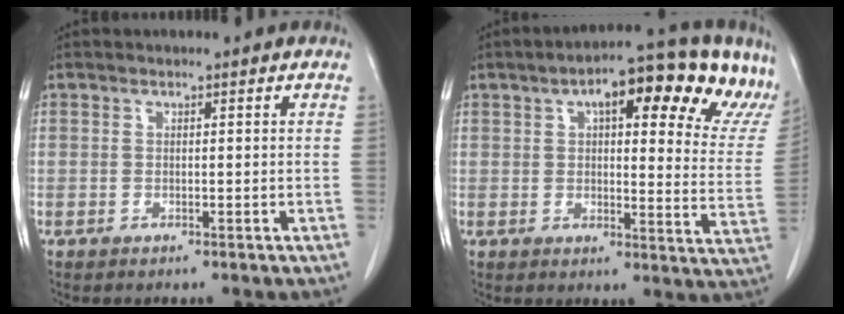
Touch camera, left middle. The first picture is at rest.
{"total": 21.0, "force": [13.0, 5.5, 15.5], "torque": [-0.196, 0.020, 0.144]}